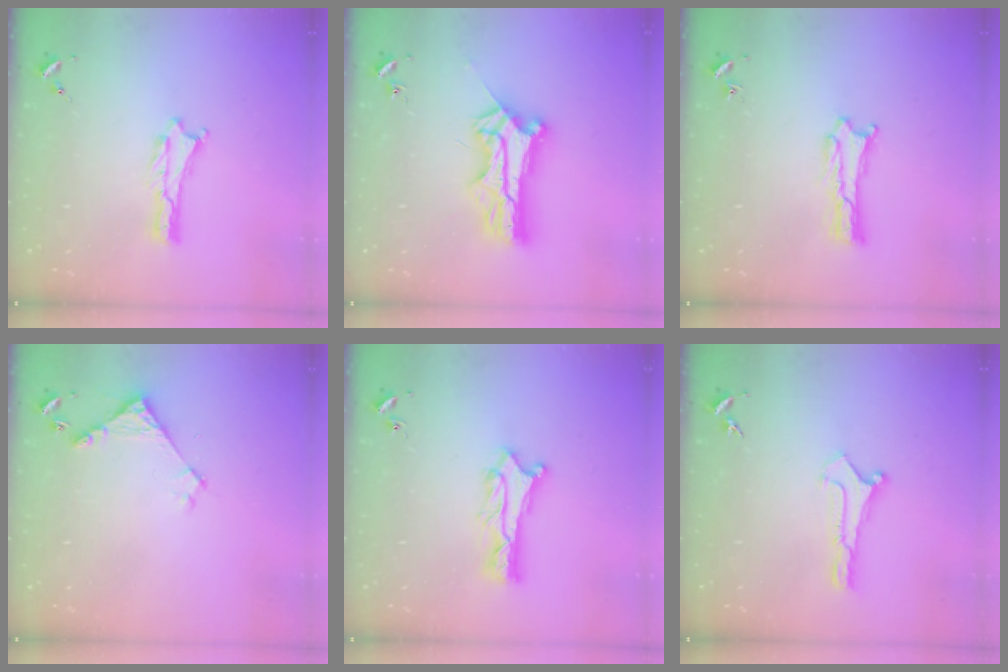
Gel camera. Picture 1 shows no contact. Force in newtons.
{"total": 10.0, "press": 9.9, "slide": 1.0}
{"total": 0.8, "press": 0.8, "slide": 0.0}
{"total": 3.8, "press": 3.8, "slide": 0.3}
{"total": 1.2, "press": 1.1, "slide": 0.1}
{"total": 0.0}